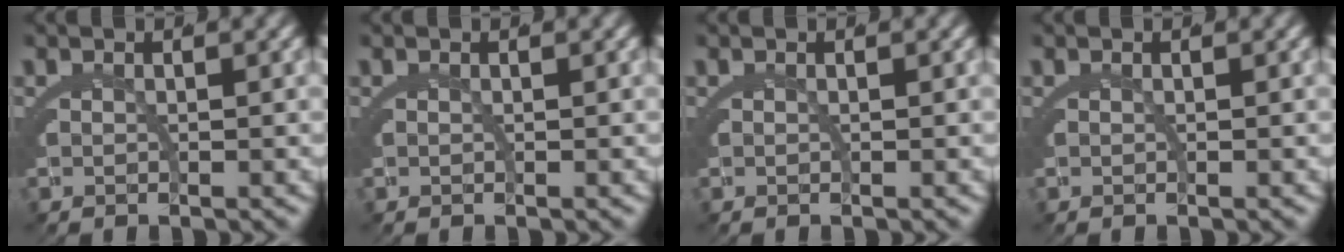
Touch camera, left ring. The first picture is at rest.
{"total": 0.0}
{"total": 0.0}
{"total": 0.0}